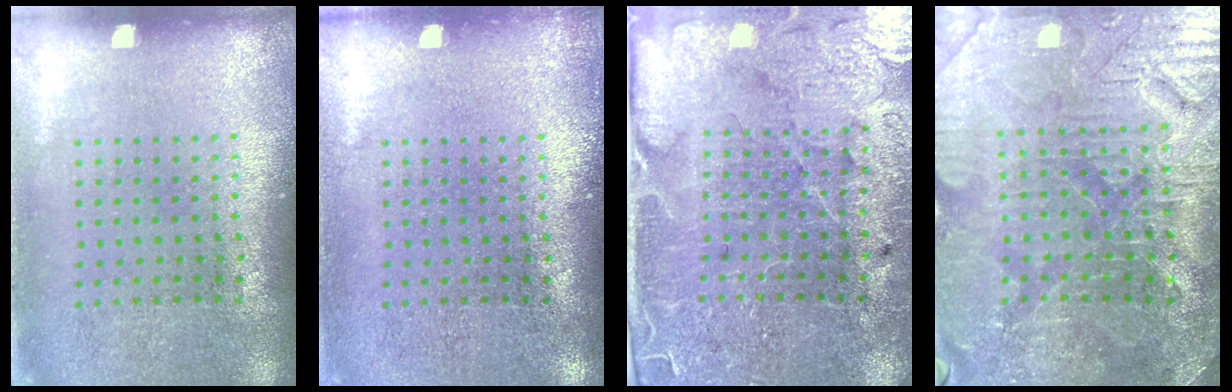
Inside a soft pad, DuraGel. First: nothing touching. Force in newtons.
{"total": 0.6, "press": 0.6, "slide": 0.1}
{"total": 3.4, "press": 3.4, "slide": 0.6}
{"total": 3.6, "press": 3.6, "slide": 0.4}